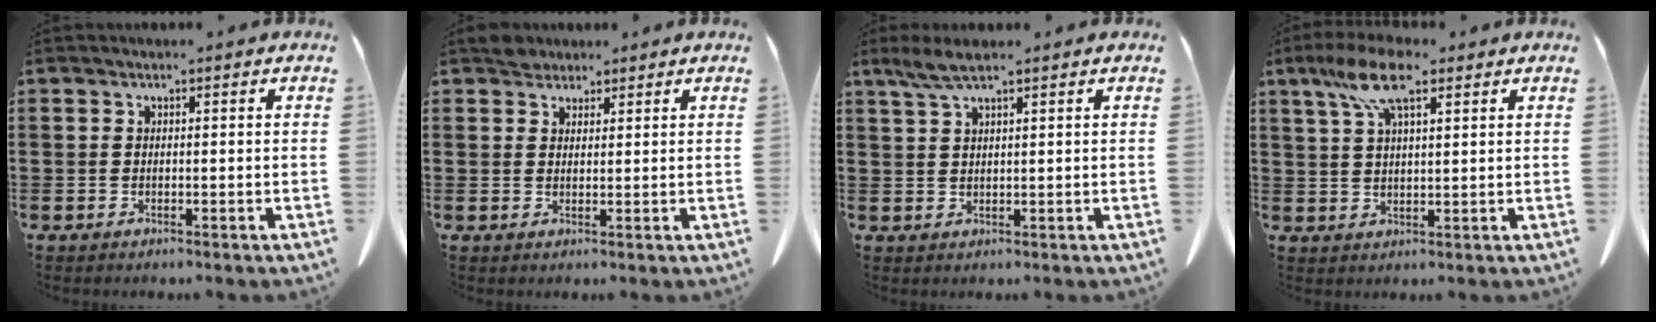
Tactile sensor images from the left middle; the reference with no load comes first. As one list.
[{"total": 2.5, "force": [2.3, 1.1, 0.2], "torque": [-0.001, 0.001, 0.044]}, {"total": 3.6, "force": [2.4, 0.6, 2.6], "torque": [-0.055, 0.002, 0.044]}, {"total": 8.3, "force": [4.8, 2.2, 6.4], "torque": [-0.135, 0.007, 0.085]}]